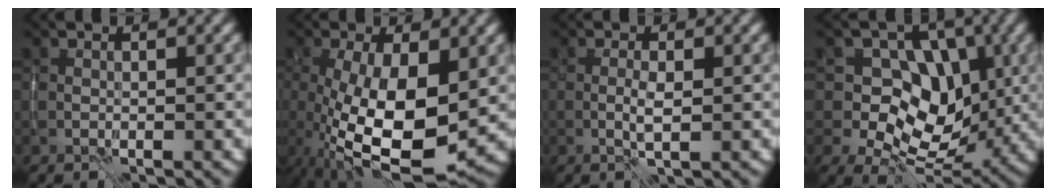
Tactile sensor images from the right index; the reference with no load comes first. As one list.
[{"total": 11.5, "force": [-1.9, 4.6, 10.4], "torque": [-0.192, -0.020, -0.029]}, {"total": 1.5, "force": [-0.3, 0.2, 1.5], "torque": [-0.031, 0.000, -0.005]}, {"total": 7.6, "force": [0.6, 6.1, 4.5], "torque": [-0.054, -0.003, -0.001]}]